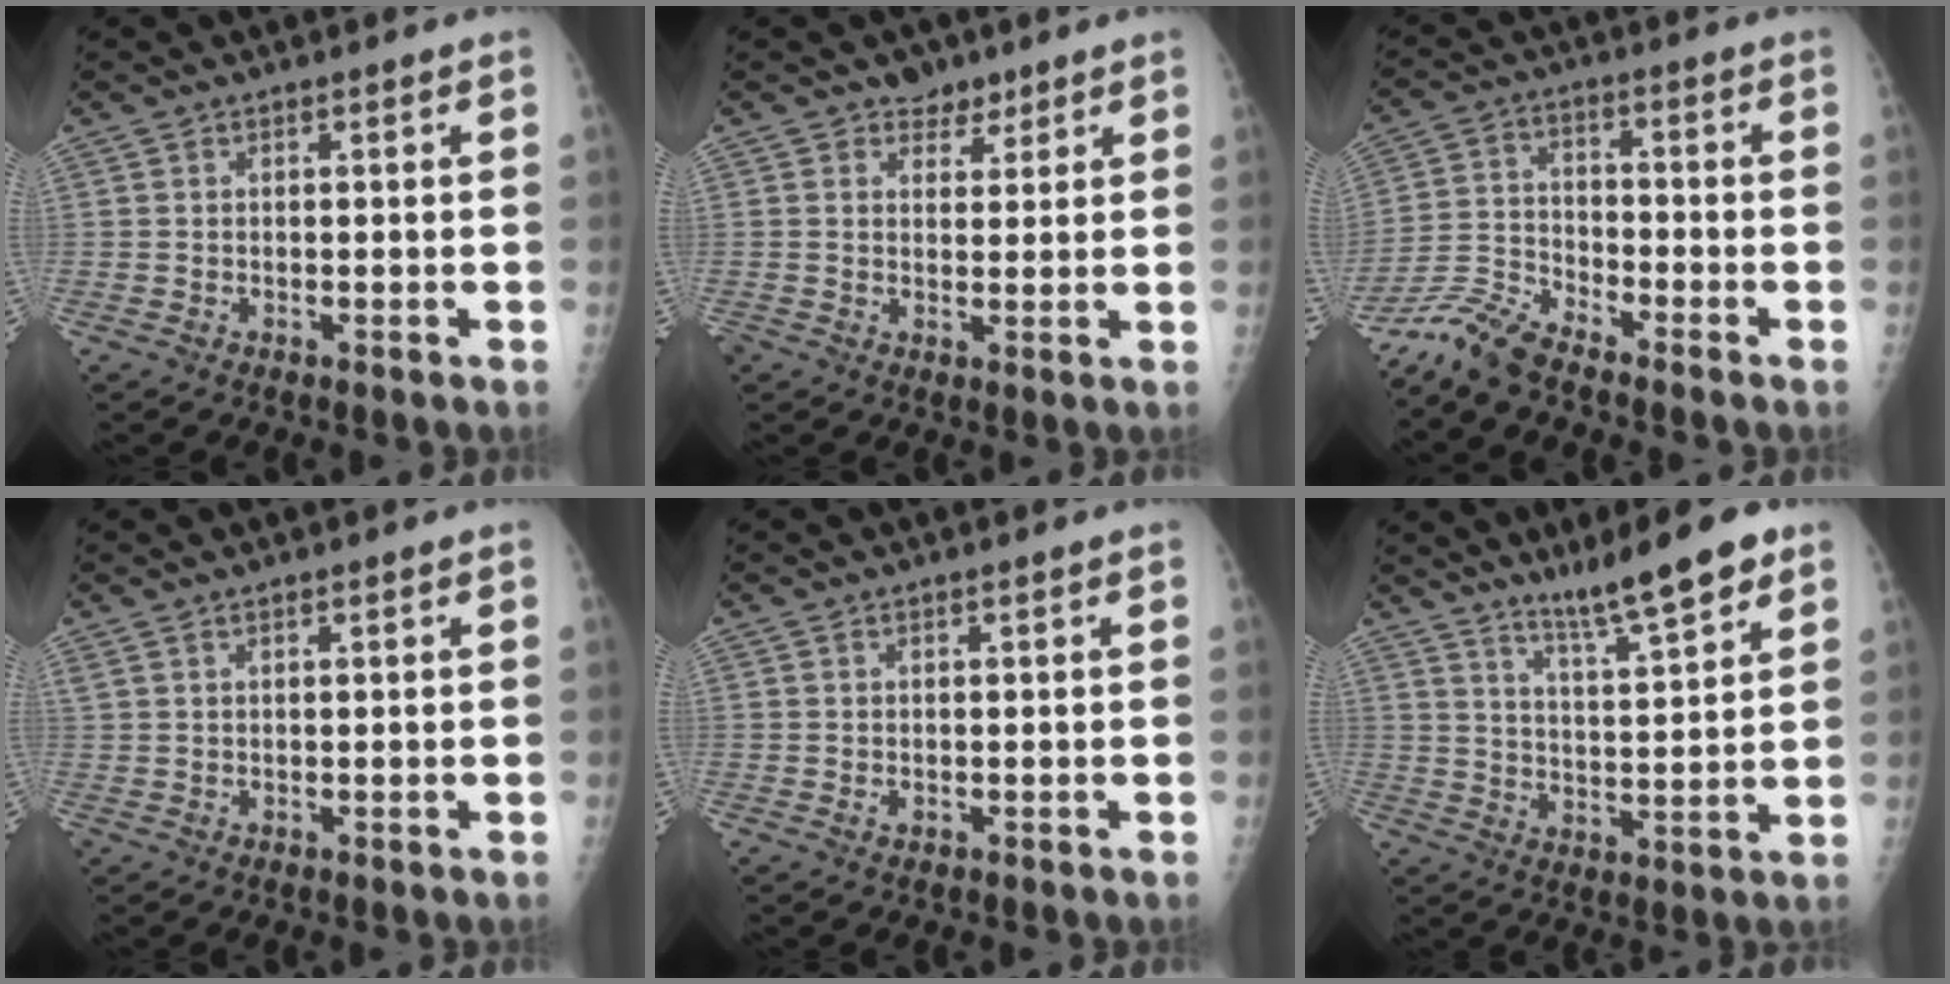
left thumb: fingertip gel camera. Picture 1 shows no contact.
{"total": 4.0, "force": [2.5, 3.1, 0.7], "torque": [0.016, -0.011, 0.035]}
{"total": 7.5, "force": [-7.0, 1.4, 2.3], "torque": [-0.051, 0.035, -0.147]}
{"total": 1.4, "force": [1.0, 0.6, 0.7], "torque": [-0.015, 0.008, 0.022]}
{"total": 0.7, "force": [0.2, 0.4, 0.5], "torque": [-0.004, -0.001, 0.005]}
{"total": 11.2, "force": [8.0, 1.5, 7.6], "torque": [-0.111, -0.047, 0.135]}